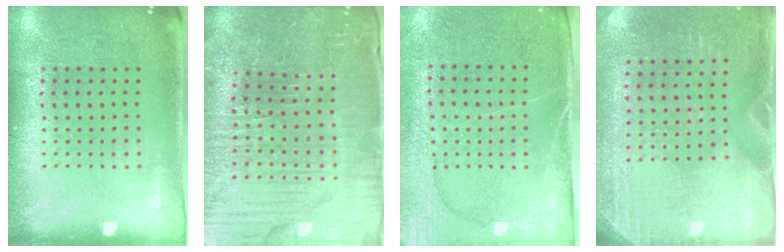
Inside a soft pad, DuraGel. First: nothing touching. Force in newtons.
{"total": 4.6, "press": 4.6, "slide": 0.9}
{"total": 2.9, "press": 2.7, "slide": 1.2}
{"total": 2.8, "press": 2.5, "slide": 1.3}